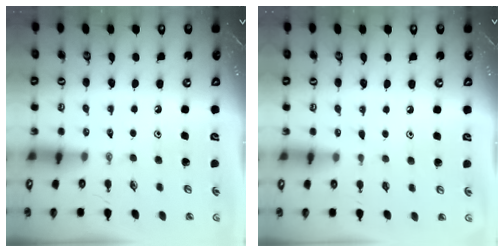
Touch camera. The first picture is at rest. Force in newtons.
{"total": 5.6, "press": 5.6, "slide": 0.5}